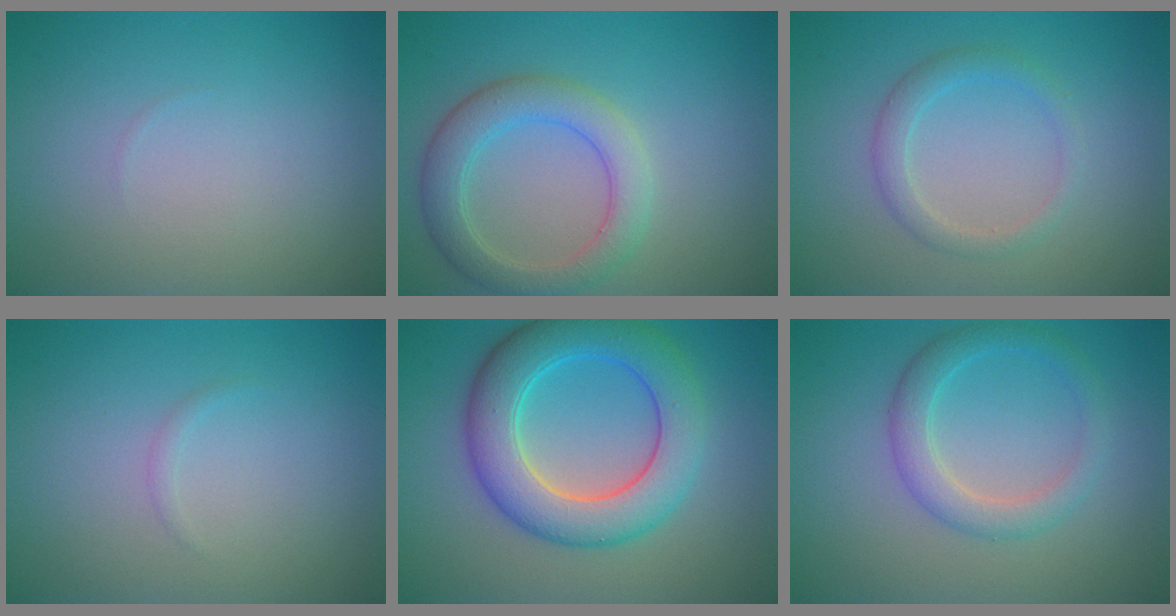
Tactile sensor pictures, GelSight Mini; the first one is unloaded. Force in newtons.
{"total": 4.4, "press": 4.4, "slide": 0.3}
{"total": 2.1, "press": 2.1, "slide": 0.2}
{"total": 0.5, "press": 0.5, "slide": 0.0}
{"total": 7.7, "press": 7.7, "slide": 0.2}
{"total": 3.0, "press": 3.0, "slide": 0.1}